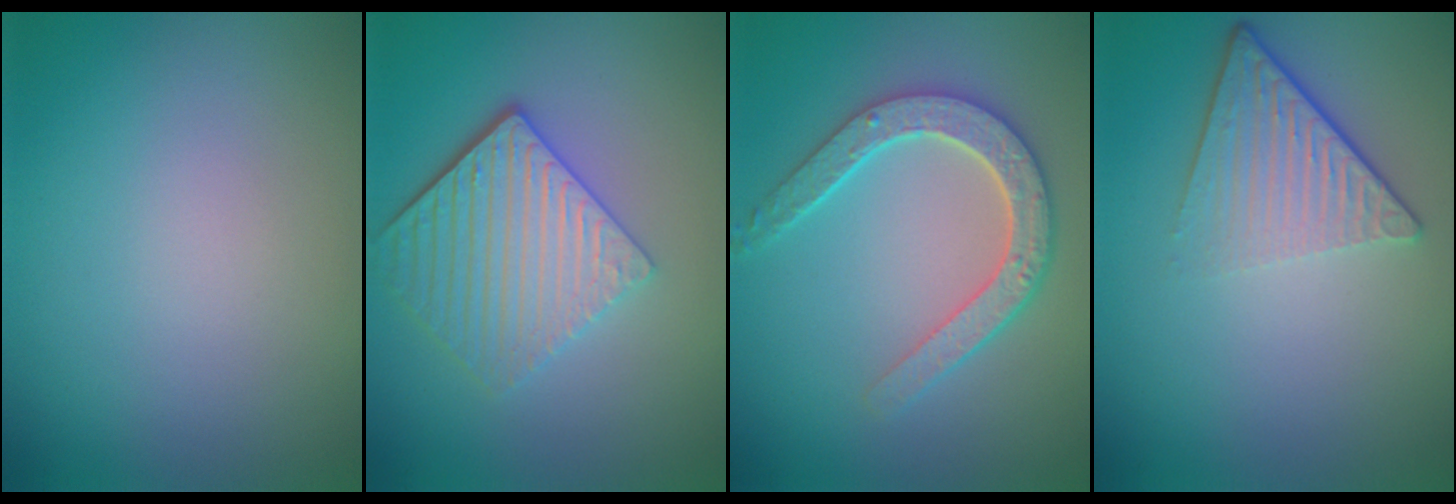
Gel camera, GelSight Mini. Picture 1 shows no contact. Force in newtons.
{"total": 5.0, "press": 4.0, "slide": 3.0}
{"total": 4.6, "press": 3.7, "slide": 2.6}
{"total": 4.5, "press": 2.9, "slide": 3.4}